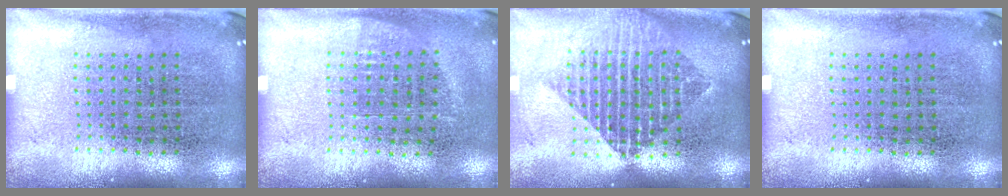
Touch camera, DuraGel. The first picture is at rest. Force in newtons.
{"total": 0.7, "press": 0.6, "slide": 0.4}
{"total": 2.0, "press": 1.6, "slide": 1.2}
{"total": 0.0}